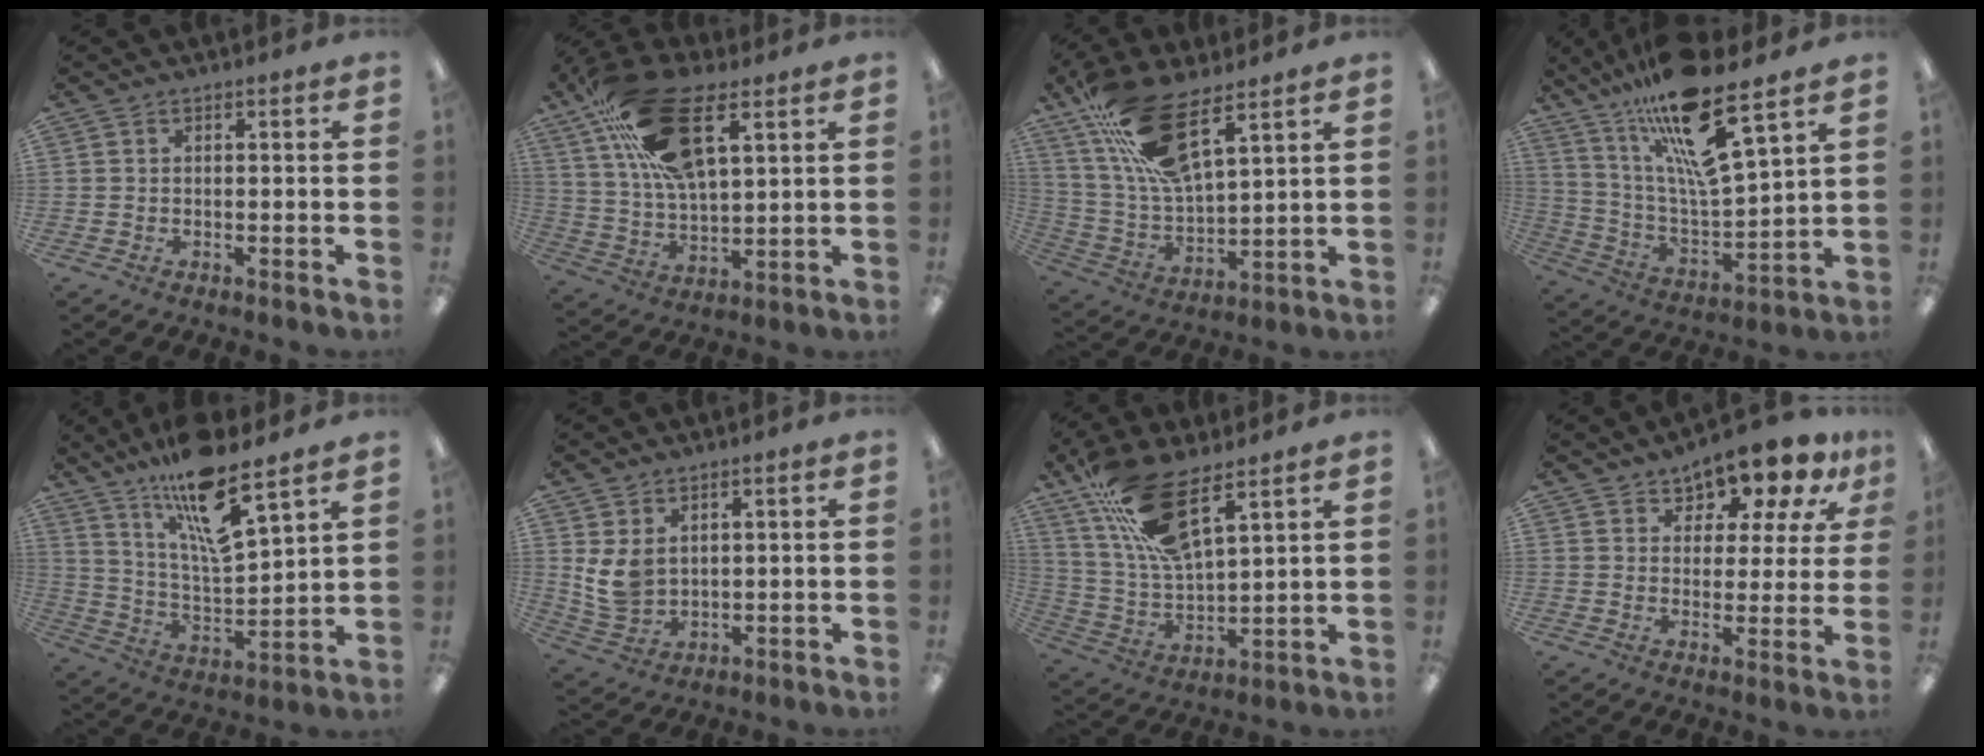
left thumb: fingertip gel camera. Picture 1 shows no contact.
{"total": 23.0, "force": [11.8, 10.3, 16.9], "torque": [-0.316, -0.029, 0.207]}
{"total": 17.4, "force": [11.5, 5.5, 11.9], "torque": [-0.251, -0.049, 0.203]}
{"total": 19.8, "force": [14.2, 3.5, 13.4], "torque": [-0.255, -0.087, 0.231]}
{"total": 15.8, "force": [12.2, 2.9, 9.6], "torque": [-0.179, -0.075, 0.205]}
{"total": 6.9, "force": [2.6, 4.9, 4.1], "torque": [-0.104, -0.008, 0.052]}
{"total": 16.5, "force": [11.1, 5.1, 11.1], "torque": [-0.237, -0.044, 0.196]}
{"total": 11.3, "force": [9.7, 4.5, 3.8], "torque": [-0.070, -0.069, 0.175]}